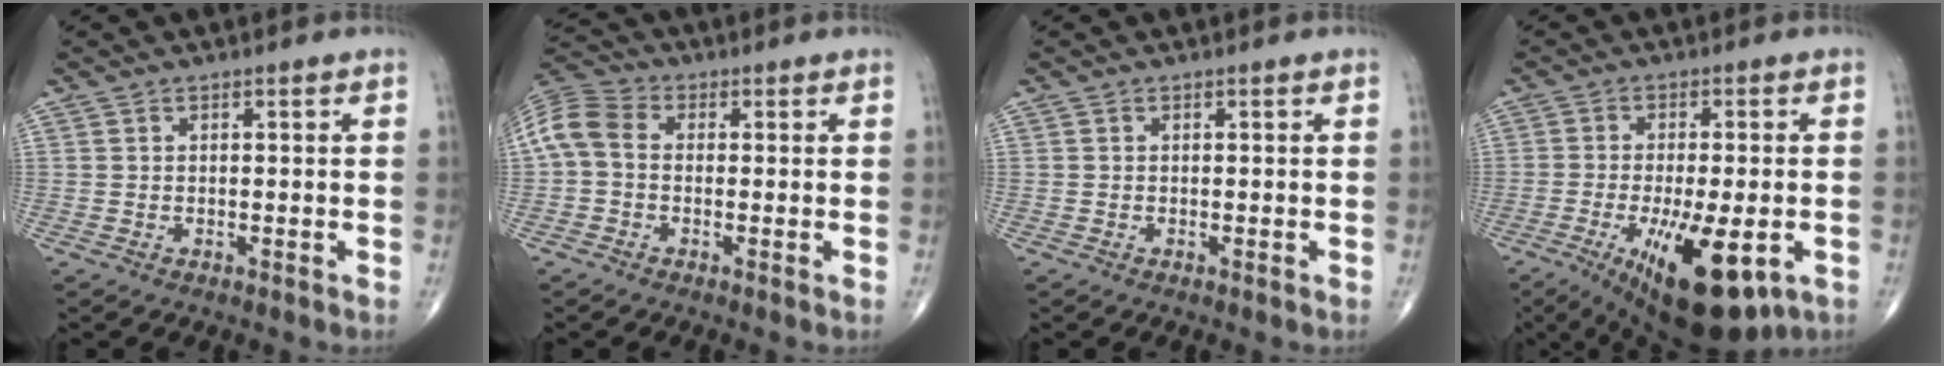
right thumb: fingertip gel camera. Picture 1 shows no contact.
{"total": 7.8, "force": [-0.1, 5.6, 5.4], "torque": [-0.112, 0.023, -0.017]}
{"total": 0.0}
{"total": 16.8, "force": [-6.3, 6.1, 14.3], "torque": [-0.212, -0.012, -0.080]}